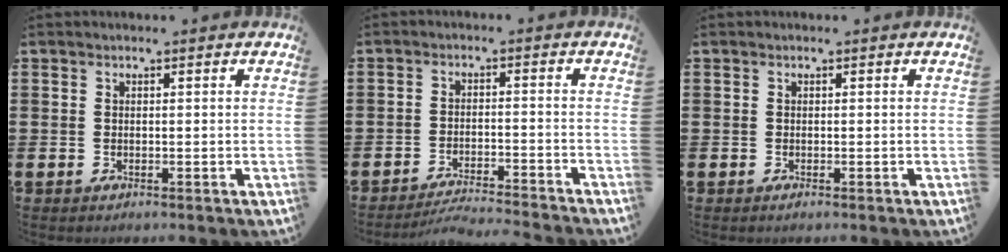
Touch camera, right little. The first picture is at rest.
{"total": 3.4, "force": [-3.3, -0.2, 0.7], "torque": [-0.012, 0.001, -0.067]}
{"total": 0.0}